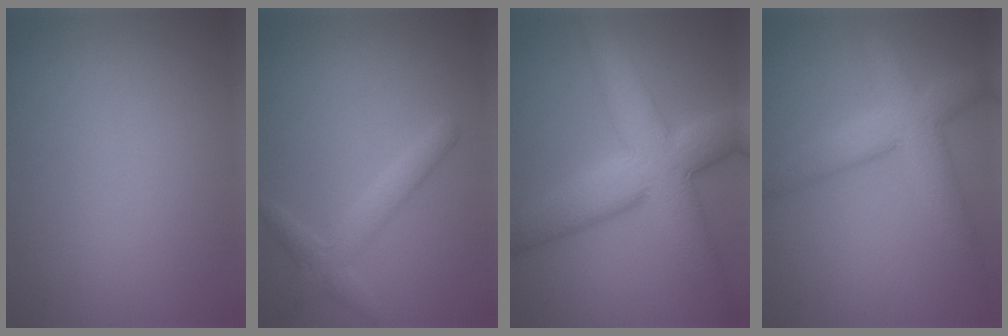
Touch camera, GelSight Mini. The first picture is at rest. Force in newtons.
{"total": 2.5, "press": 2.5, "slide": 0.2}
{"total": 9.6, "press": 9.6, "slide": 0.4}
{"total": 5.5, "press": 5.5, "slide": 0.2}